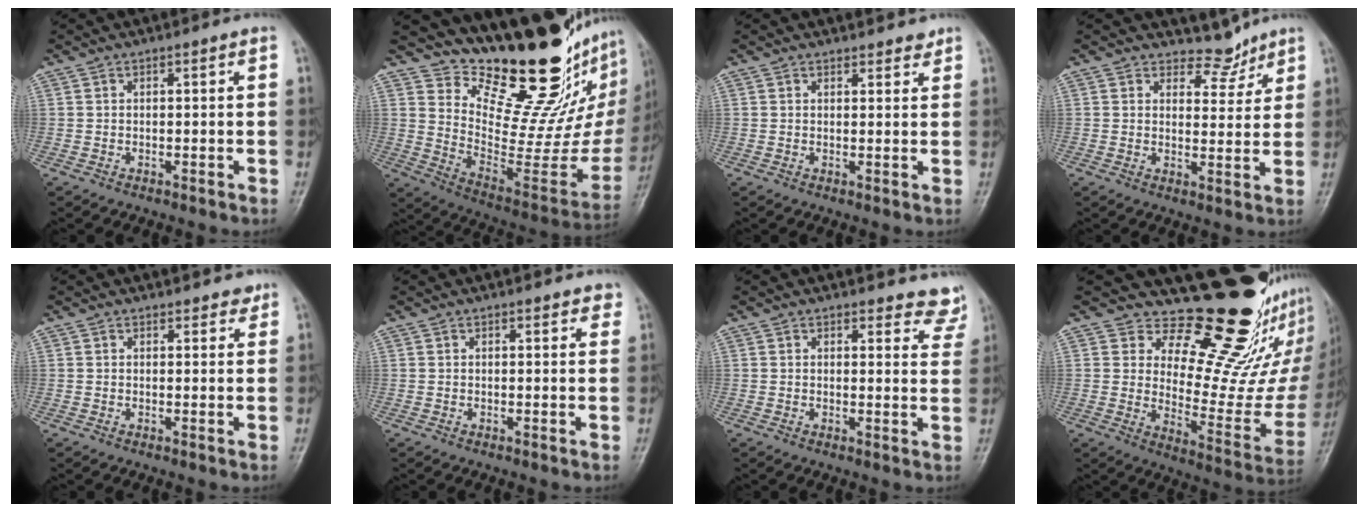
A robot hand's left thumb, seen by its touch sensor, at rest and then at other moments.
{"total": 26.2, "force": [19.1, 8.6, 15.6], "torque": [-0.190, -0.137, 0.295]}
{"total": 2.3, "force": [2.0, 0.9, 0.4], "torque": [0.011, -0.012, 0.024]}
{"total": 4.5, "force": [4.0, 2.1, 0.0], "torque": [0.023, -0.036, 0.063]}
{"total": 2.5, "force": [2.2, 1.1, 0.4], "torque": [0.014, -0.011, 0.021]}
{"total": 2.5, "force": [2.0, 1.0, 1.1], "torque": [0.006, -0.002, 0.018]}
{"total": 7.3, "force": [6.9, 2.3, 0.8], "torque": [0.036, -0.040, 0.052]}
{"total": 20.8, "force": [16.5, 7.2, 10.3], "torque": [-0.076, -0.148, 0.225]}